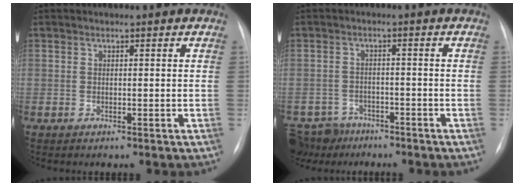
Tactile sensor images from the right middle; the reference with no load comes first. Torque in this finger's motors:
{"motor_torque": [-0.50, -0.38, -0.02, -0.03]}